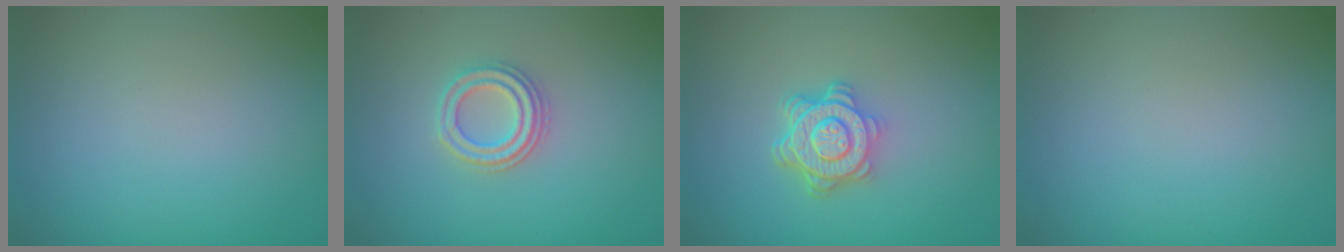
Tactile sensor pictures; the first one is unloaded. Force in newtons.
{"total": 2.7, "press": 2.6, "slide": 1.0}
{"total": 4.6, "press": 3.4, "slide": 3.1}
{"total": 0.0}